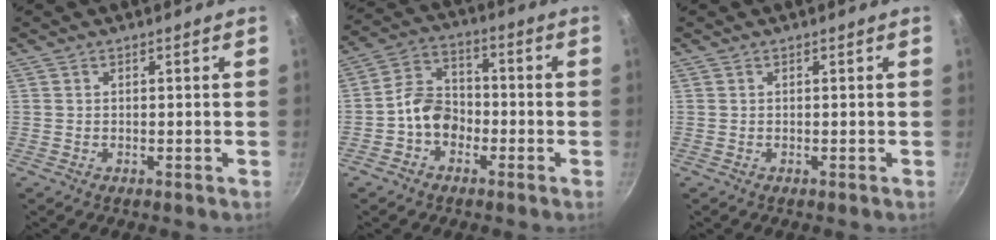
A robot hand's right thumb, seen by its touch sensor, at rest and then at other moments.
{"total": 8.1, "force": [-2.6, 6.1, 4.5], "torque": [-0.049, 0.036, -0.059]}
{"total": 0.0}